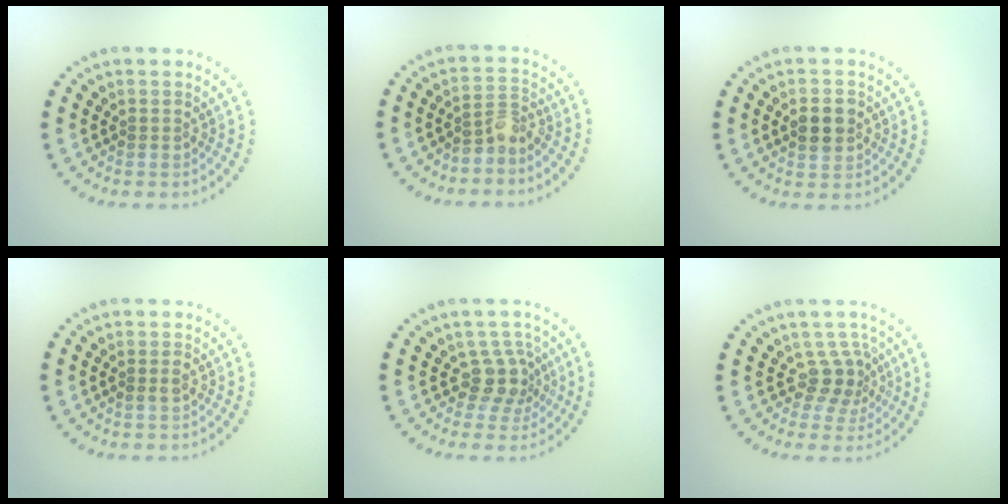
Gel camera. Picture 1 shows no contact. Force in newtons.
{"total": 2.2, "press": 1.6, "slide": 1.4}
{"total": 2.7, "press": 2.7, "slide": 0.2}
{"total": 0.9, "press": 0.9, "slide": 0.3}
{"total": 2.7, "press": 2.0, "slide": 1.8}
{"total": 2.6, "press": 1.8, "slide": 1.8}